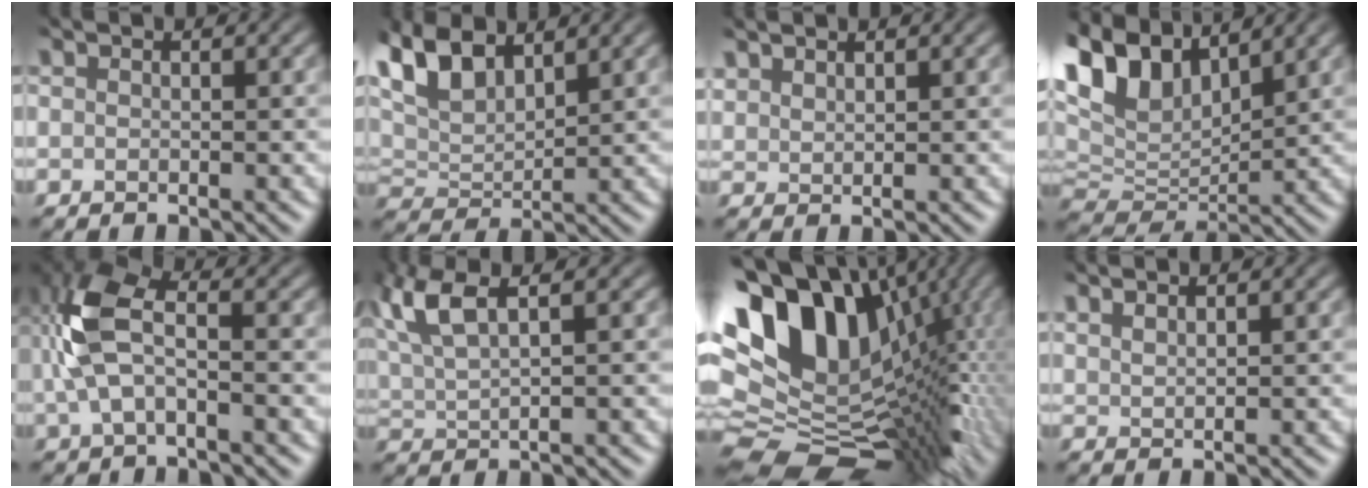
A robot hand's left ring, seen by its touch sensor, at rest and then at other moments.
{"total": 5.9, "force": [3.7, 2.5, 3.9], "torque": [-0.099, 0.011, 0.070]}
{"total": 1.6, "force": [1.6, 0.1, 0.4], "torque": [-0.014, 0.009, 0.038]}
{"total": 10.6, "force": [5.7, 5.4, 7.0], "torque": [-0.164, 0.019, 0.108]}
{"total": 5.8, "force": [-0.2, 3.1, 4.9], "torque": [-0.114, 0.019, -0.015]}
{"total": 6.4, "force": [3.1, 2.0, 5.2], "torque": [-0.137, 0.017, 0.065]}
{"total": 14.1, "force": [2.0, 9.6, 10.2], "torque": [-0.181, 0.005, 0.054]}
{"total": 1.7, "force": [1.6, -0.2, 0.6], "torque": [-0.014, 0.005, 0.036]}